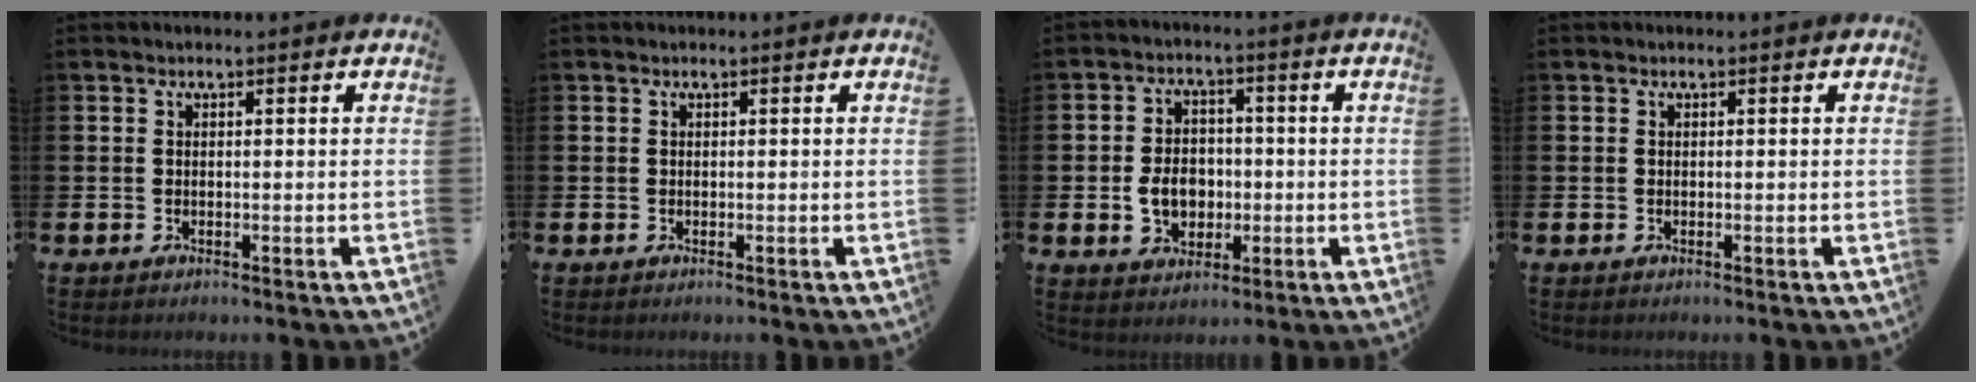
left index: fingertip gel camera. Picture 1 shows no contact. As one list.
[{"total": 0.0}, {"total": 5.4, "force": [-0.8, 4.3, 3.2], "torque": [-0.044, 0.002, -0.021]}, {"total": 0.0}]